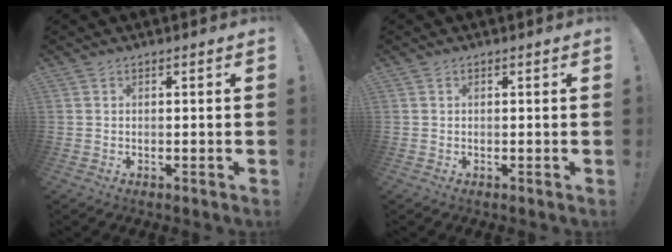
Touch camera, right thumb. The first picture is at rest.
{"total": 0.0}